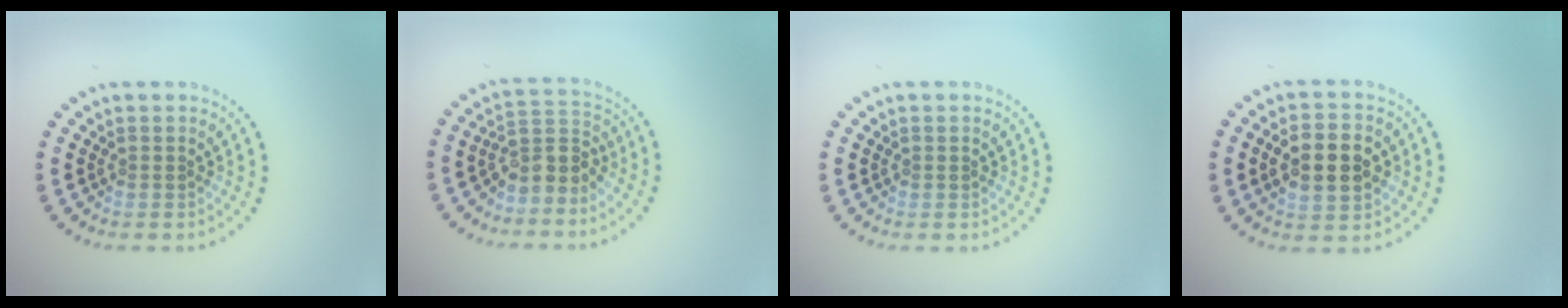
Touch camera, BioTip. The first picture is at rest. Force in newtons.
{"total": 3.1, "press": 2.4, "slide": 2.0}
{"total": 0.0}
{"total": 5.2, "press": 5.2, "slide": 0.4}